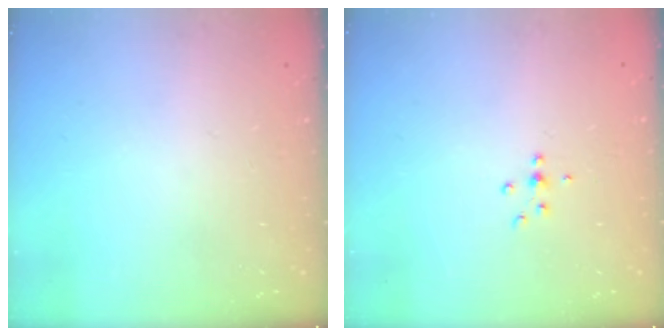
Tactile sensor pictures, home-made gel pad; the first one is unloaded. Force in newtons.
{"total": 4.9, "press": 4.8, "slide": 1.1}